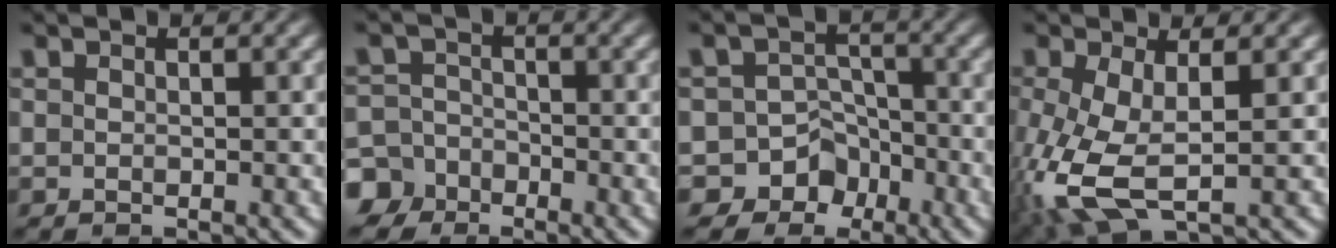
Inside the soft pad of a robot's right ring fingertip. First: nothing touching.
{"total": 4.2, "force": [-3.1, 2.8, -0.1], "torque": [0.027, -0.010, -0.057]}
{"total": 9.6, "force": [-4.4, 8.3, 1.9], "torque": [-0.029, -0.029, -0.081]}
{"total": 6.2, "force": [-1.2, 3.6, 5.0], "torque": [-0.126, -0.037, 0.002]}